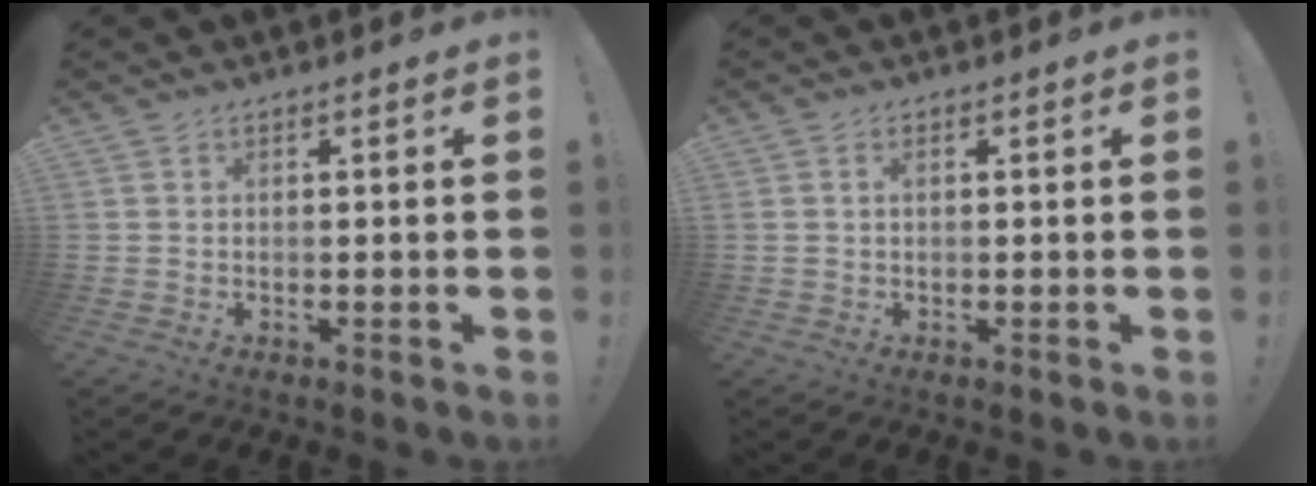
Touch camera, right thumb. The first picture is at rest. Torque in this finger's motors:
{"motor_torque": [0.07, 0.14, -0.31, 0.13, 0.04]}